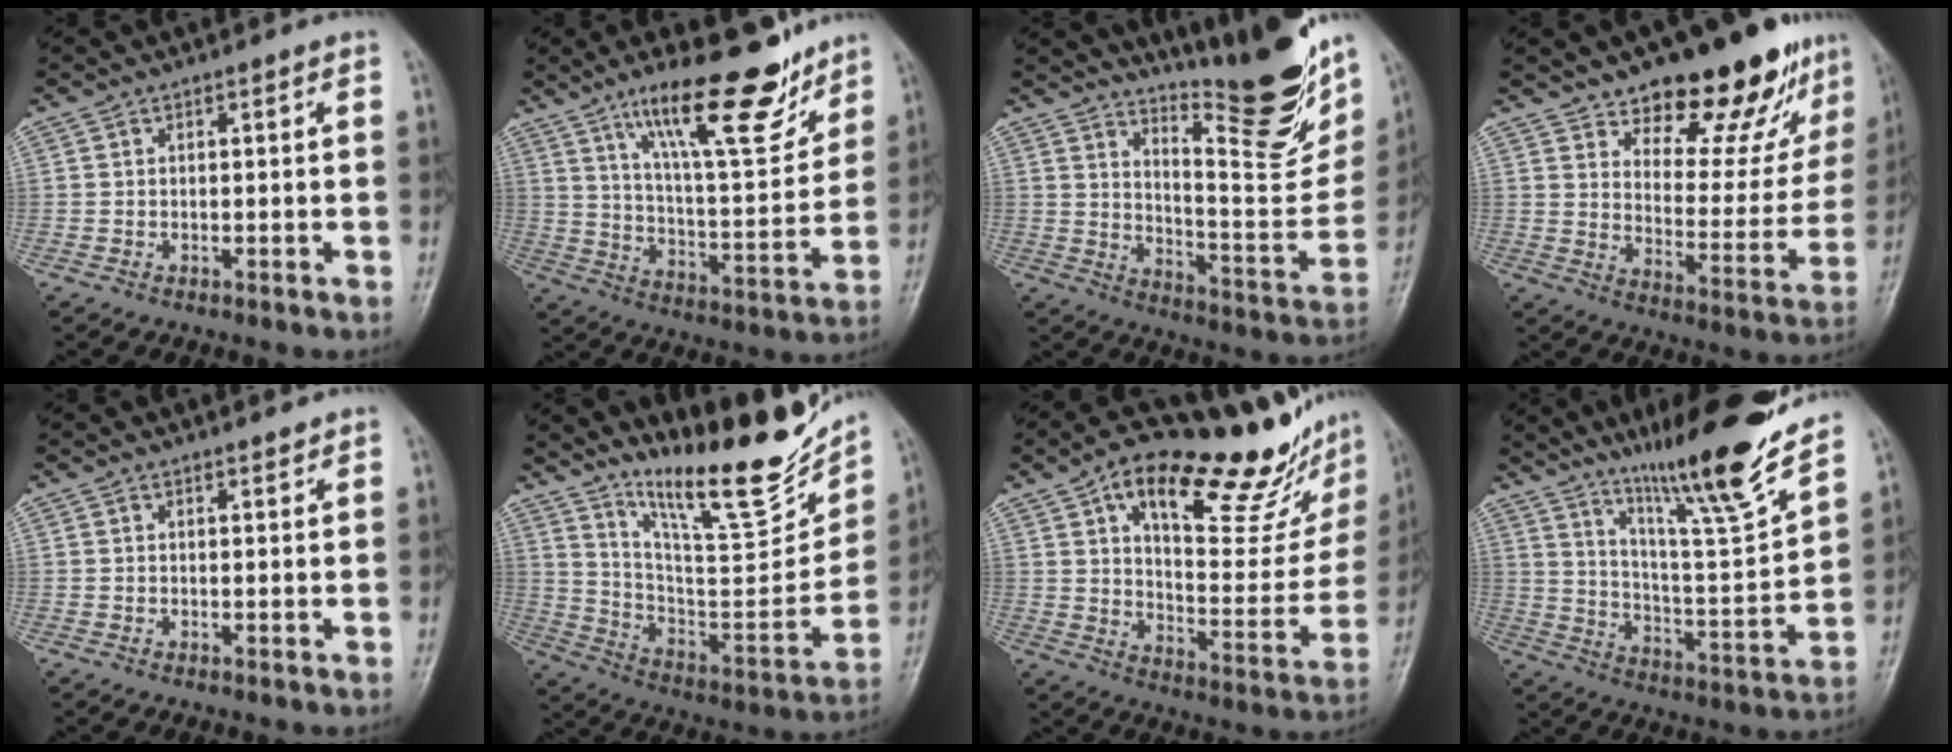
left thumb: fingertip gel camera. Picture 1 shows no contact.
{"total": 18.7, "force": [12.6, 5.0, 12.9], "torque": [-0.170, -0.074, 0.211]}
{"total": 20.0, "force": [15.1, 3.5, 12.7], "torque": [-0.150, -0.123, 0.232]}
{"total": 21.1, "force": [15.0, 8.9, 11.8], "torque": [-0.110, -0.090, 0.213]}
{"total": 0.9, "force": [0.8, 0.1, 0.2], "torque": [-0.003, -0.008, 0.012]}
{"total": 21.9, "force": [16.9, 4.7, 13.2], "torque": [-0.164, -0.106, 0.281]}
{"total": 28.4, "force": [17.0, 10.4, 20.2], "torque": [-0.242, -0.043, 0.259]}
{"total": 19.9, "force": [15.4, 1.4, 12.6], "torque": [-0.171, -0.091, 0.254]}